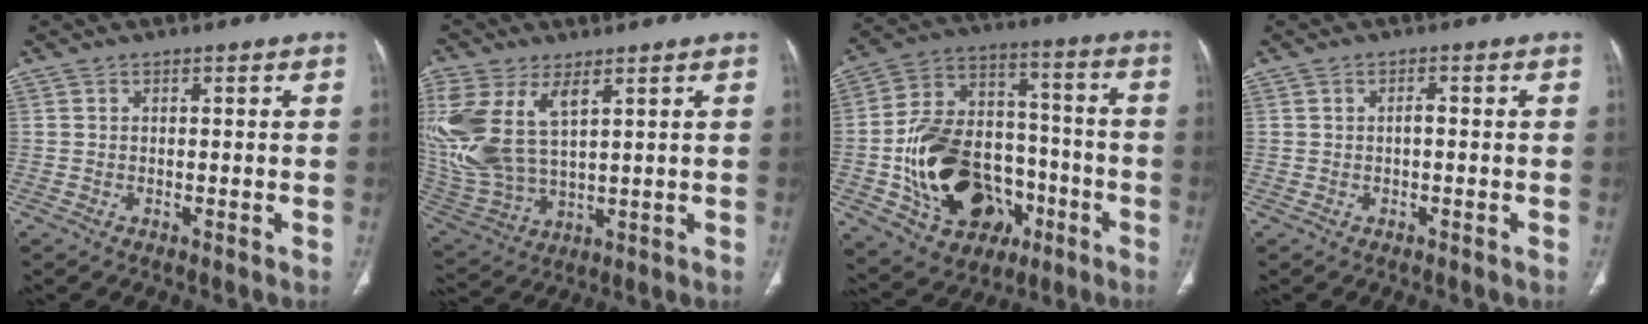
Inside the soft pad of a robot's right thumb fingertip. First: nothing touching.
{"total": 17.7, "force": [6.1, 9.2, 13.8], "torque": [-0.324, -0.018, 0.132]}
{"total": 25.8, "force": [-7.7, 17.9, 17.0], "torque": [-0.274, 0.047, -0.104]}
{"total": 1.0, "force": [-0.1, 0.5, 0.9], "torque": [-0.016, 0.002, -0.004]}